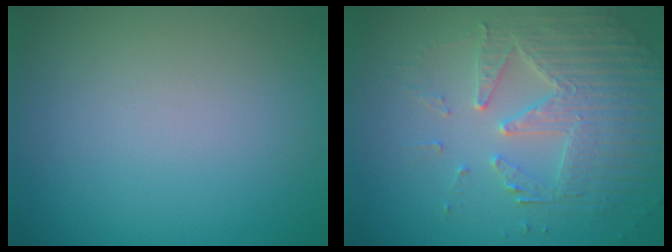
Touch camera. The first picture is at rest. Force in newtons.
{"total": 5.0, "press": 4.4, "slide": 2.4}